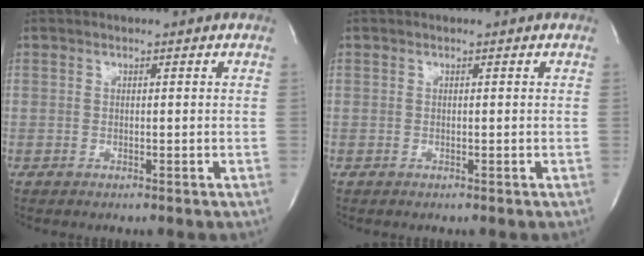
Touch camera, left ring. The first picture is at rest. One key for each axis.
{"total": 0.0}